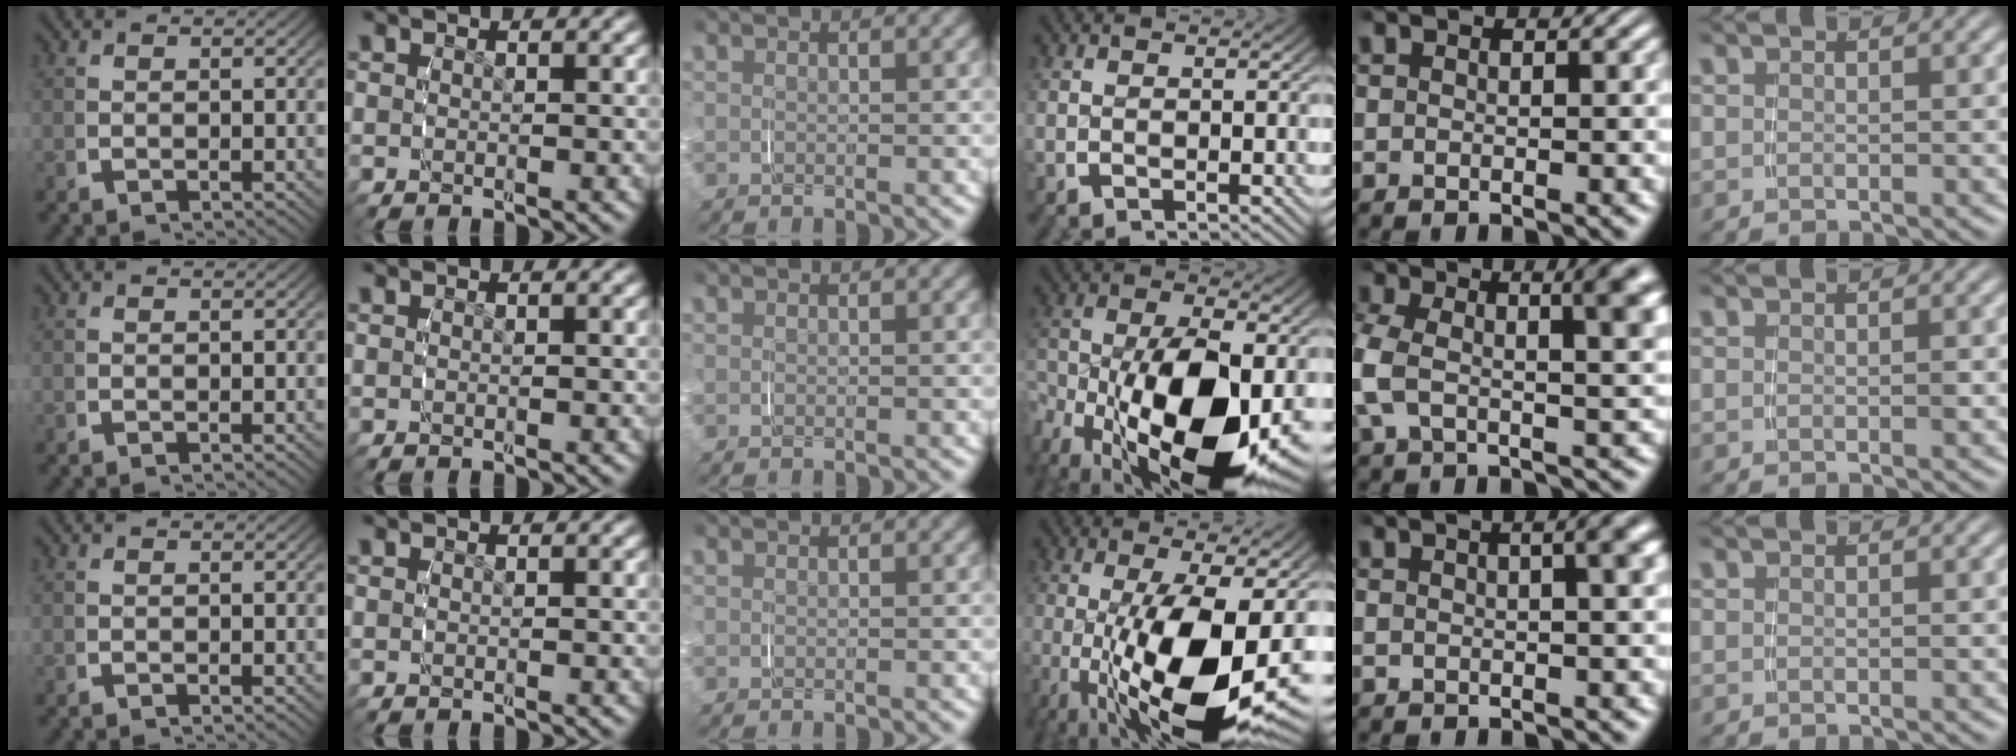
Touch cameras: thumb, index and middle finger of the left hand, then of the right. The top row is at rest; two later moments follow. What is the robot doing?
{"motion": "grasp_and_lifting", "object": "jar lid"}